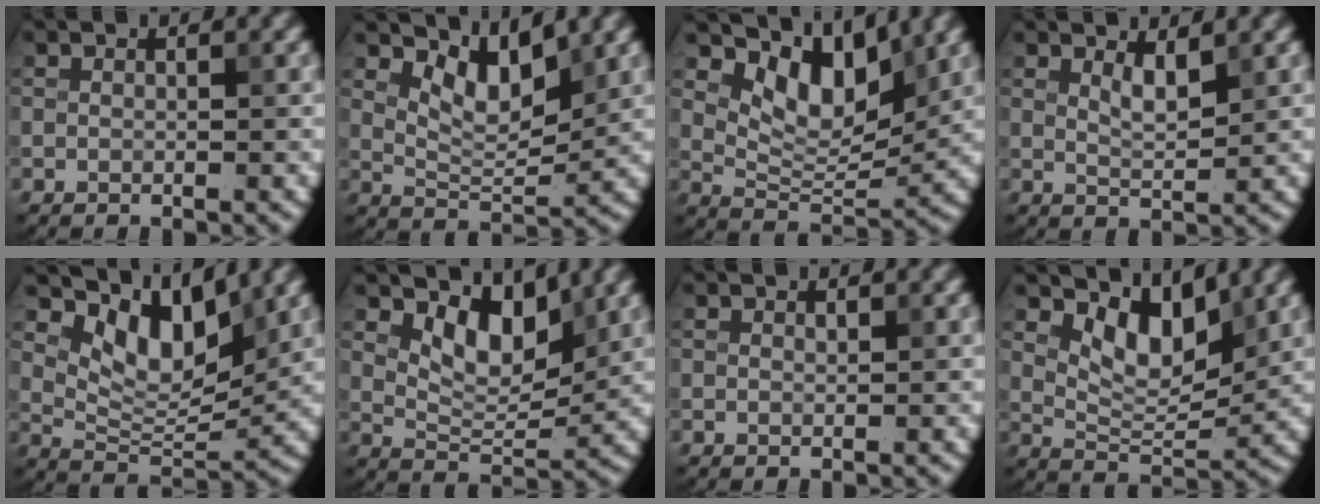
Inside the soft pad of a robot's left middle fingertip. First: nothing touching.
{"total": 4.4, "force": [2.6, 1.8, 3.1], "torque": [-0.060, -0.010, 0.044]}
{"total": 6.9, "force": [3.8, 3.3, 4.7], "torque": [-0.075, -0.011, 0.063]}
{"total": 1.9, "force": [1.2, 0.5, 1.4], "torque": [-0.025, -0.004, 0.024]}
{"total": 6.8, "force": [3.9, 3.1, 4.7], "torque": [-0.077, -0.010, 0.067]}
{"total": 5.0, "force": [2.6, 2.4, 3.5], "torque": [-0.062, -0.013, 0.042]}
{"total": 0.0}
{"total": 5.1, "force": [2.8, 2.4, 3.5], "torque": [-0.065, -0.015, 0.046]}